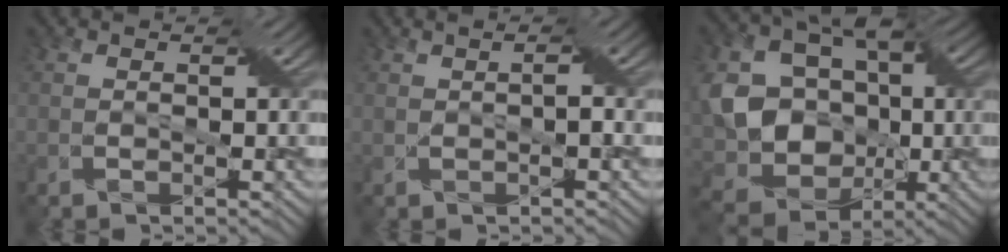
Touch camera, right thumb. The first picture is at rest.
{"total": 1.3, "force": [0.3, 0.1, 1.3], "torque": [-0.017, -0.002, 0.007]}
{"total": 15.6, "force": [-1.4, 12.7, 8.9], "torque": [-0.211, -0.004, -0.029]}